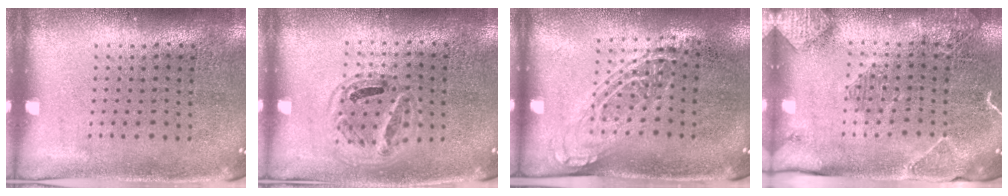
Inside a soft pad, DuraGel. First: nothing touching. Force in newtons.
{"total": 1.0, "press": 0.9, "slide": 0.4}
{"total": 1.4, "press": 1.1, "slide": 0.8}
{"total": 2.0, "press": 2.0, "slide": 0.4}